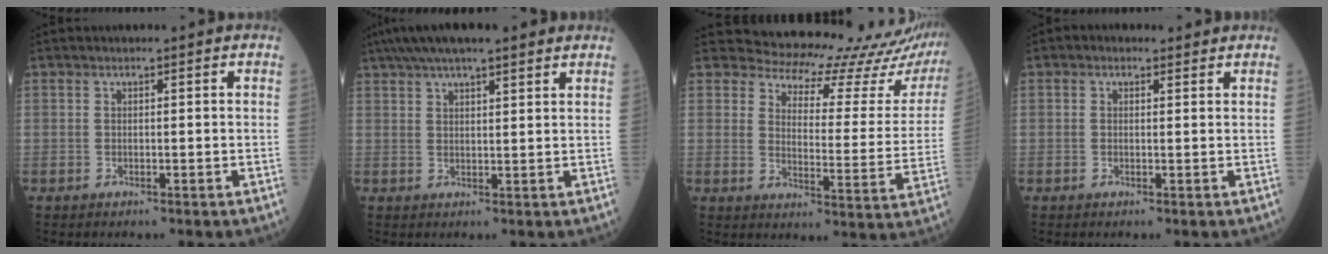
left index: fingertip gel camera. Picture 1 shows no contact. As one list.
[{"total": 11.9, "force": [9.4, 1.9, 7.1], "torque": [-0.118, 0.047, 0.140]}, {"total": 20.5, "force": [20.0, 3.3, 3.1], "torque": [-0.029, -0.111, 0.208]}, {"total": 1.6, "force": [1.0, 1.1, 0.6], "torque": [-0.012, 0.012, 0.011]}]